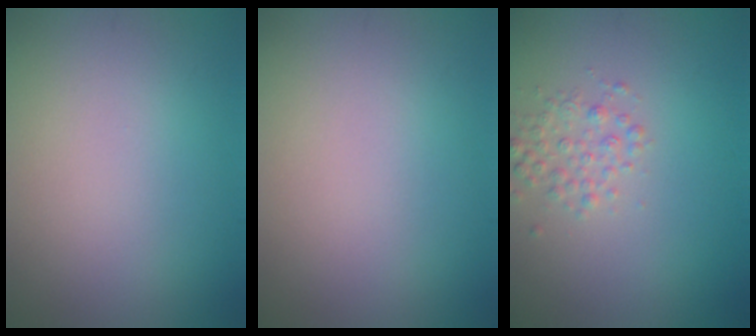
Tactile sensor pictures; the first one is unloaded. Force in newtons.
{"total": 0.0}
{"total": 2.0, "press": 2.0, "slide": 0.1}